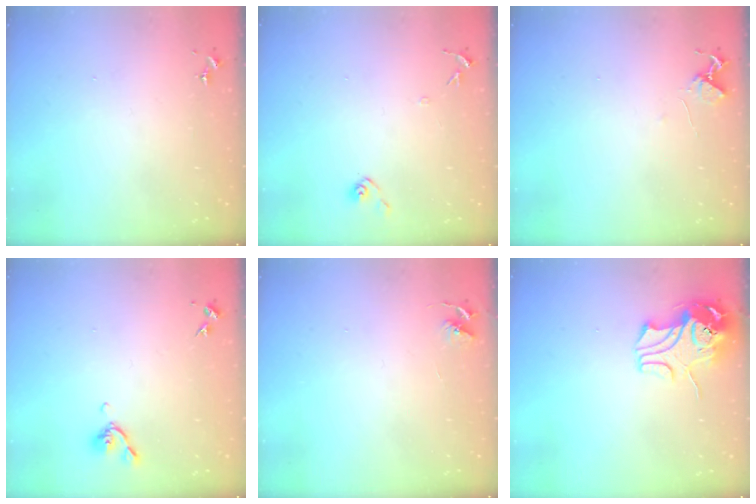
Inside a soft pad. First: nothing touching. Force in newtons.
{"total": 6.6, "press": 6.6, "slide": 0.5}
{"total": 5.3, "press": 5.2, "slide": 0.6}
{"total": 5.9, "press": 5.8, "slide": 0.9}
{"total": 4.4, "press": 4.4, "slide": 0.5}
{"total": 11.2, "press": 11.0, "slide": 1.6}